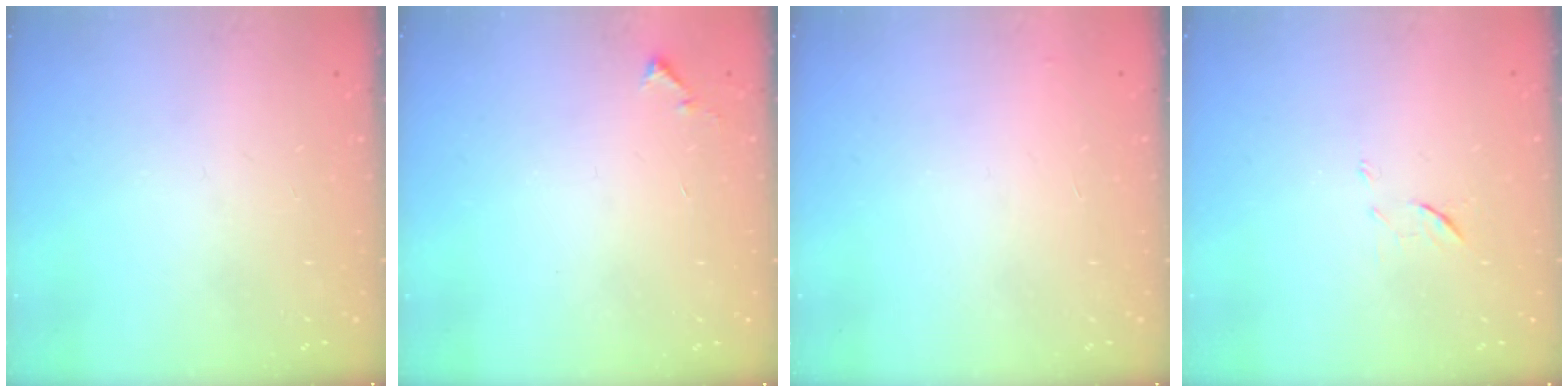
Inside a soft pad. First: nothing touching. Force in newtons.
{"total": 5.8, "press": 5.8, "slide": 0.4}
{"total": 2.9, "press": 2.9, "slide": 0.1}
{"total": 5.8, "press": 5.7, "slide": 1.3}